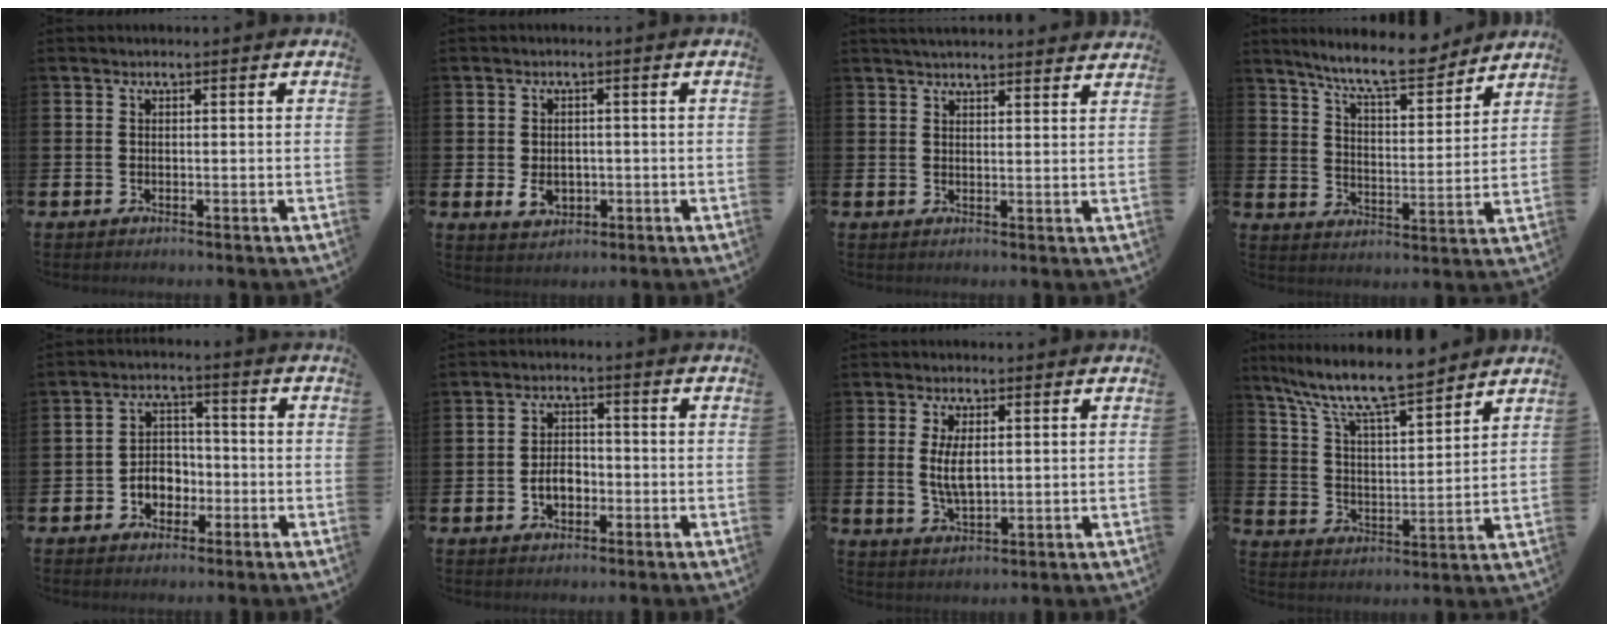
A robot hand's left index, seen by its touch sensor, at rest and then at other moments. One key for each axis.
{"total": 3.1, "fx": -0.5, "fy": 2.3, "fz": 2.0, "tx": -0.026, "ty": -0.002, "tz": -0.013}
{"total": 3.4, "fx": 3.3, "fy": 0.1, "fz": 0.4, "tx": -0.014, "ty": -0.014, "tz": 0.061}
{"total": 9.4, "fx": 8.7, "fy": 1.3, "fz": 3.4, "tx": -0.077, "ty": -0.054, "tz": 0.151}
{"total": 3.9, "fx": -1.6, "fy": 3.1, "fz": 1.7, "tx": -0.023, "ty": 0.001, "tz": -0.041}
{"total": 3.6, "fx": -1.1, "fy": 2.4, "fz": 2.4, "tx": -0.029, "ty": -0.003, "tz": -0.025}
{"total": 4.6, "fx": 1.1, "fy": 1.9, "fz": 4.1, "tx": -0.067, "ty": -0.003, "tz": 0.016}
{"total": 9.9, "fx": 9.0, "fy": 1.2, "fz": 4.1, "tx": -0.104, "ty": -0.057, "tz": 0.155}